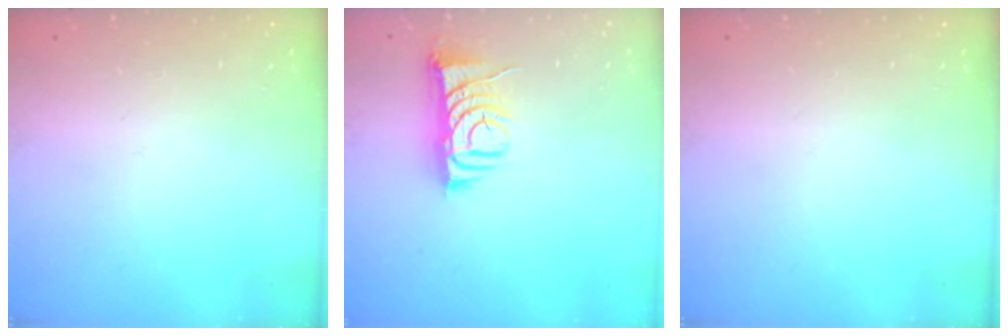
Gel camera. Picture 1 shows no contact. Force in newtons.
{"total": 7.9, "press": 7.8, "slide": 1.1}
{"total": 0.0}